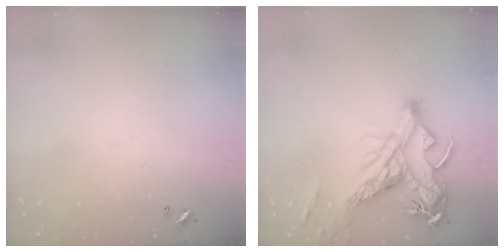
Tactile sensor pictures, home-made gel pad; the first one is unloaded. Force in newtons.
{"total": 9.6, "press": 9.4, "slide": 1.7}